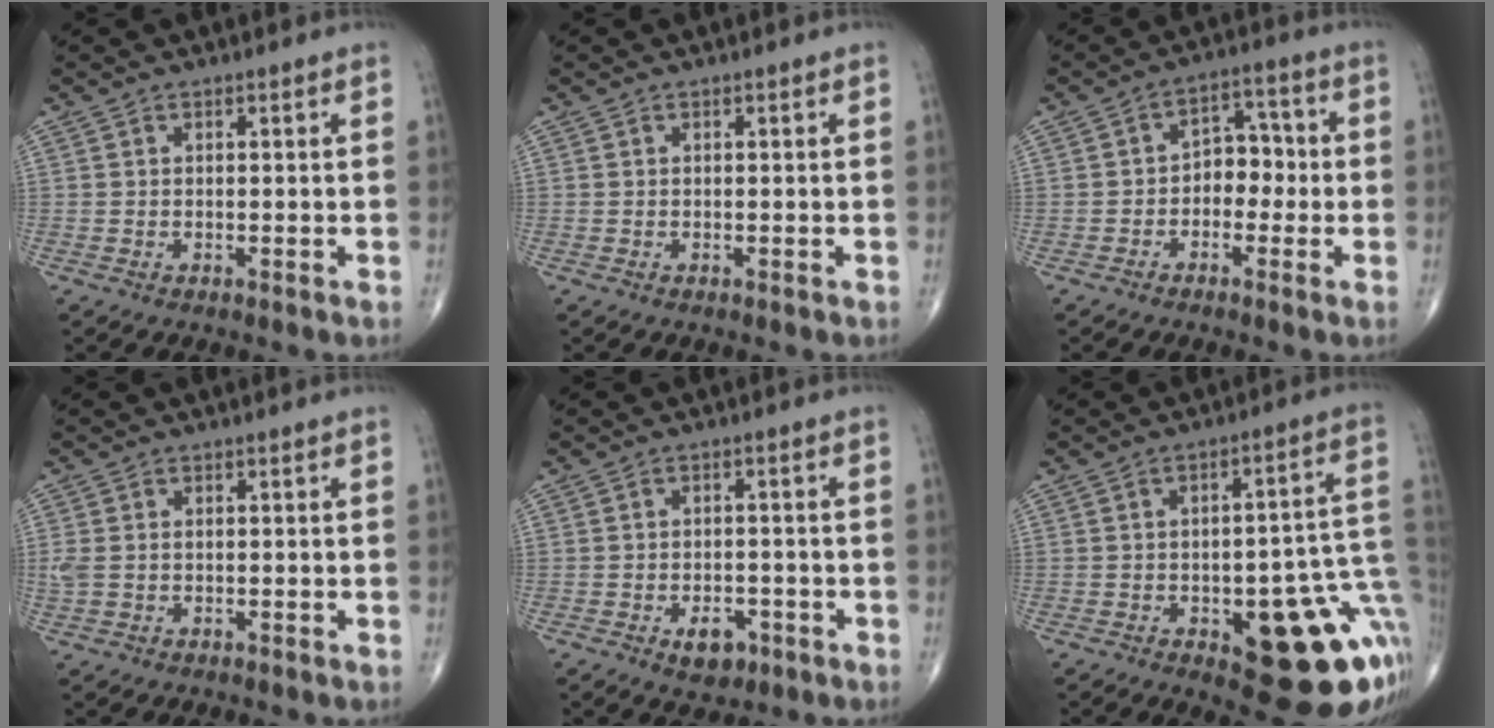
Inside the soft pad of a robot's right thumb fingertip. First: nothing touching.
{"total": 0.0}
{"total": 6.6, "force": [-1.0, 4.7, 4.5], "torque": [-0.033, 0.030, -0.028]}
{"total": 2.6, "force": [-0.1, 1.8, 1.9], "torque": [-0.062, 0.007, 0.000]}
{"total": 5.0, "force": [-2.4, 3.1, 3.1], "torque": [-0.029, 0.012, -0.030]}
{"total": 21.4, "force": [-5.6, 7.9, 19.1], "torque": [-0.182, 0.031, -0.050]}